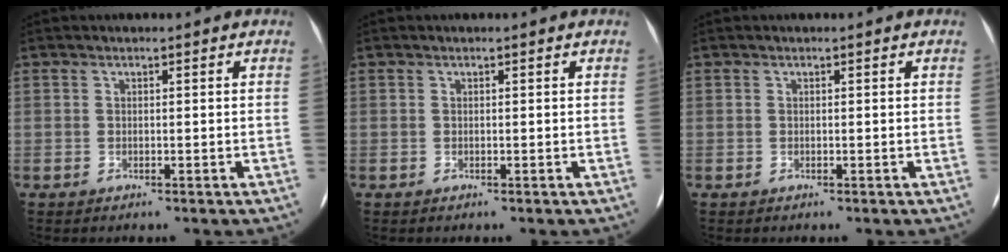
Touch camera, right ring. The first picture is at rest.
{"total": 0.0}
{"total": 0.0}